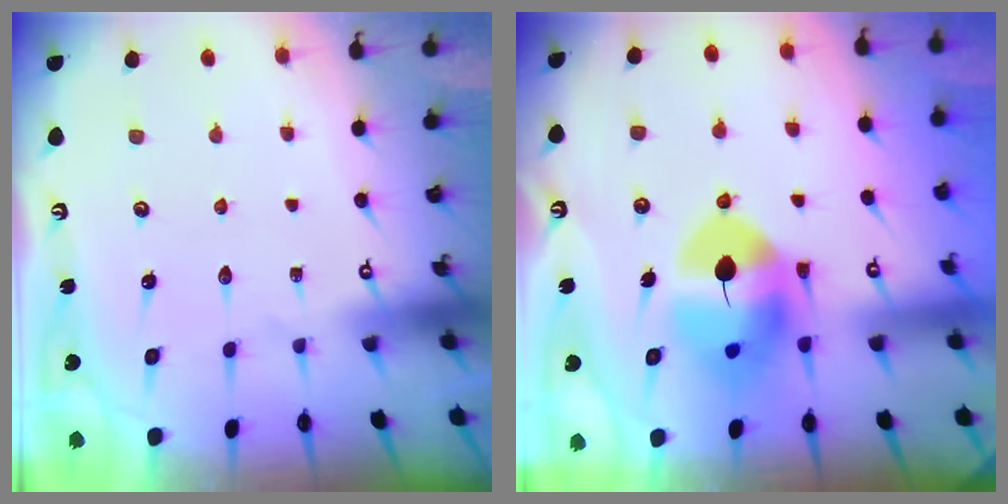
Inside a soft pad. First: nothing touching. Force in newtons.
{"total": 12.3, "press": 12.1, "slide": 2.2}